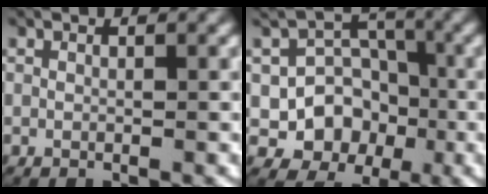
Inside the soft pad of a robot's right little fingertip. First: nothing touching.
{"total": 8.8, "force": [-3.0, 7.8, 2.8], "torque": [-0.057, -0.036, -0.046]}